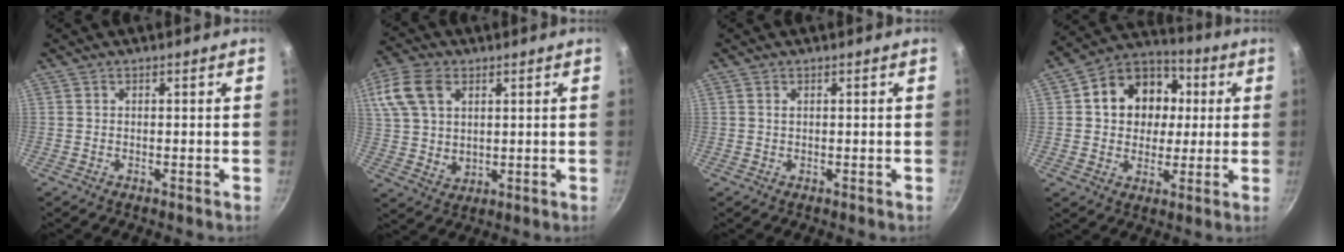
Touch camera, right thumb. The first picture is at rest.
{"total": 13.5, "force": [5.1, 9.2, 8.5], "torque": [-0.168, -0.002, 0.100]}
{"total": 0.5, "force": [0.2, 0.2, 0.4], "torque": [-0.008, 0.001, 0.005]}
{"total": 15.4, "force": [2.7, 12.6, 8.4], "torque": [-0.108, 0.022, 0.032]}